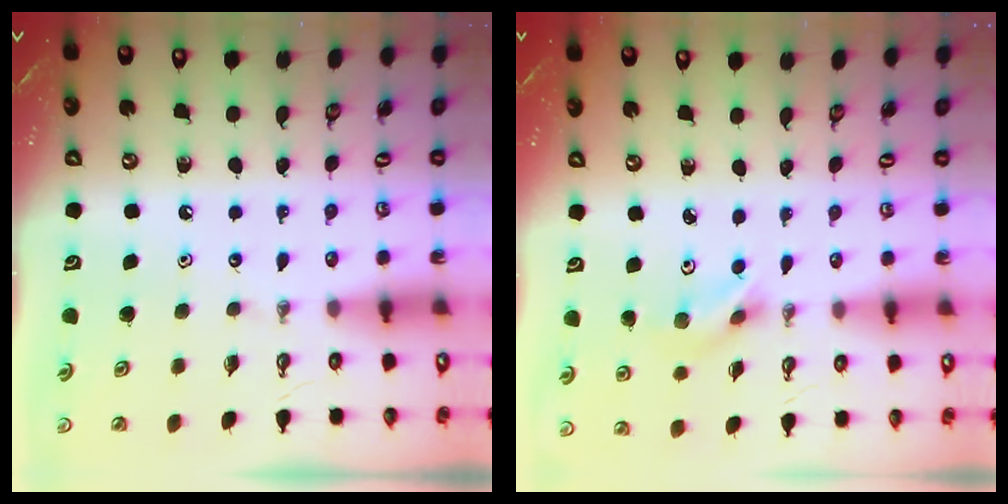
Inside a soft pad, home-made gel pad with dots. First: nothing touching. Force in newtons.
{"total": 3.9, "press": 3.2, "slide": 2.2}